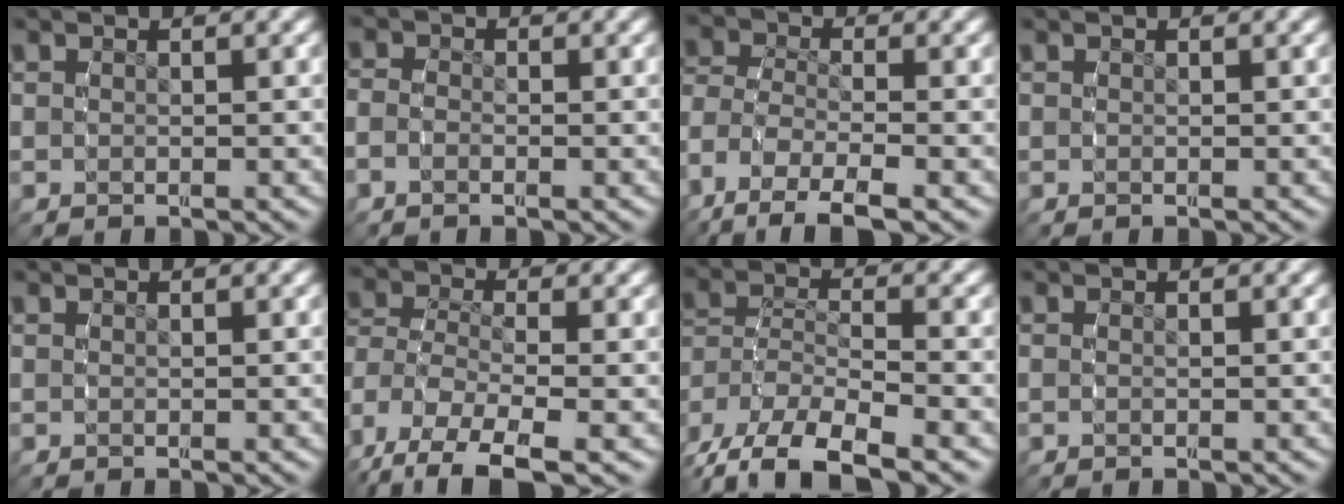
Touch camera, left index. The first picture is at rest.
{"total": 1.6, "force": [-0.7, 1.2, 0.7], "torque": [-0.022, -0.006, -0.016]}
{"total": 7.7, "force": [-3.8, 4.8, 4.8], "torque": [-0.115, -0.044, -0.044]}
{"total": 0.0}
{"total": 0.0}
{"total": 8.2, "force": [-2.9, 5.6, 5.2], "torque": [-0.134, -0.051, -0.022]}
{"total": 8.2, "force": [-3.4, 6.0, 4.5], "torque": [-0.104, -0.024, -0.055]}
{"total": 0.6, "force": [-0.2, 0.4, 0.4], "torque": [-0.009, 0.000, -0.007]}